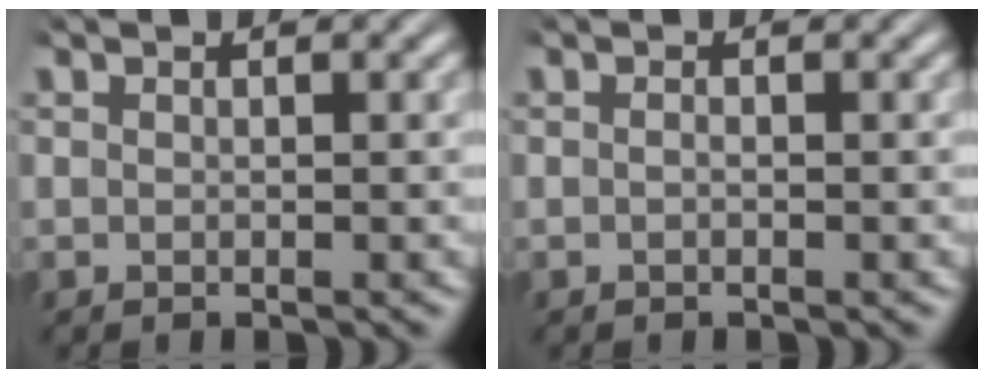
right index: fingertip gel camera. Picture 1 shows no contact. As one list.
[{"total": 0.5, "force": [-0.3, 0.2, 0.4], "torque": [-0.009, -0.002, -0.005]}]